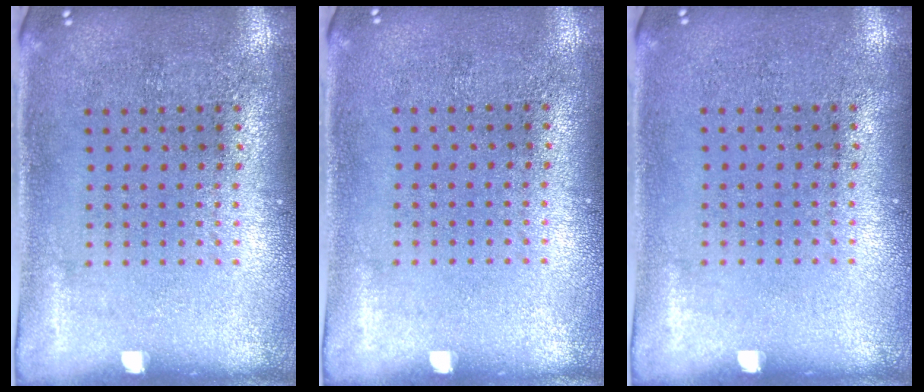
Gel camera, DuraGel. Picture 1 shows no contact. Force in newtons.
{"total": 0.0}
{"total": 0.0}